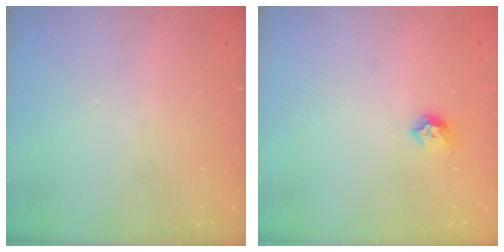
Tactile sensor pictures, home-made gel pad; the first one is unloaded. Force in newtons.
{"total": 6.8, "press": 6.8, "slide": 1.0}